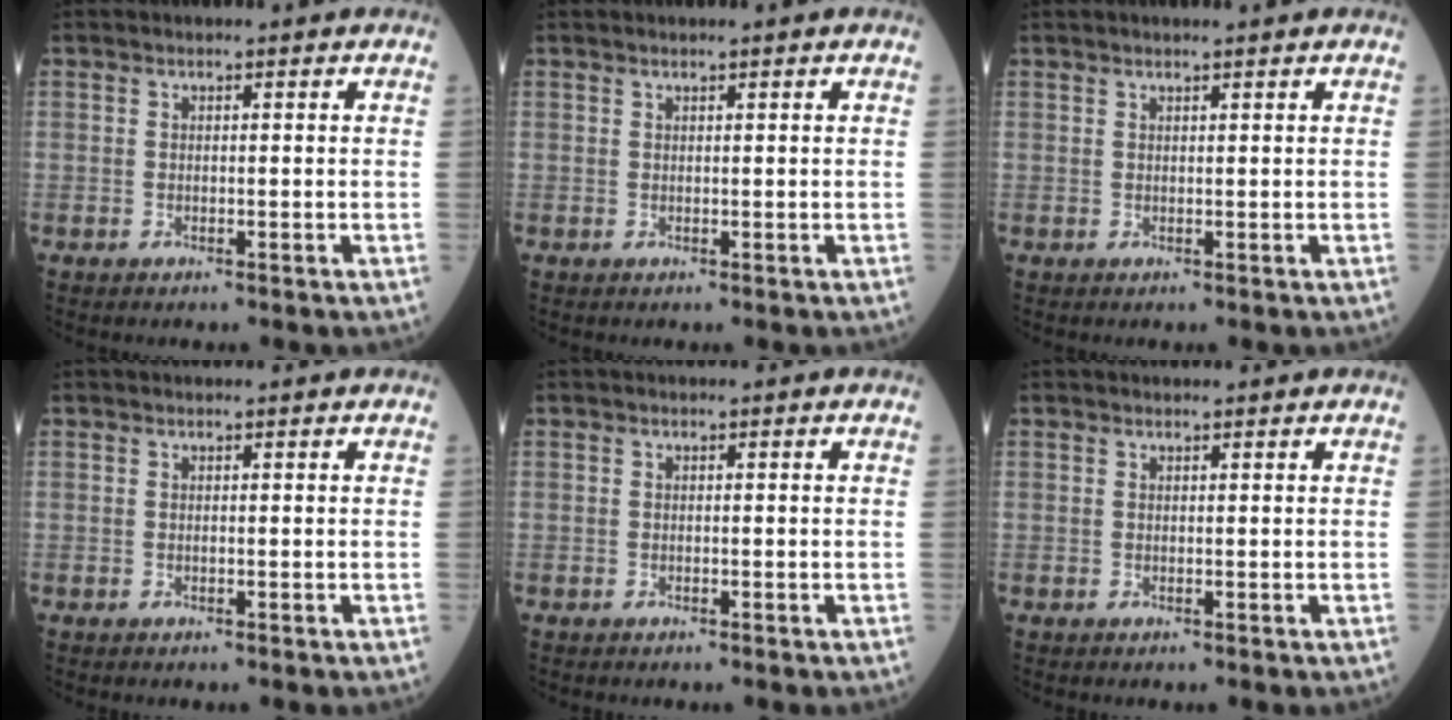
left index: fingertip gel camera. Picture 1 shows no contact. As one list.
[{"total": 0.7, "force": [0.5, -0.2, 0.5], "torque": [-0.008, 0.002, 0.011]}, {"total": 1.8, "force": [1.5, -0.3, 1.1], "torque": [-0.009, 0.010, 0.023]}, {"total": 0.0}, {"total": 0.0}, {"total": 0.7, "force": [0.7, 0.0, 0.1], "torque": [-0.004, 0.002, 0.010]}]